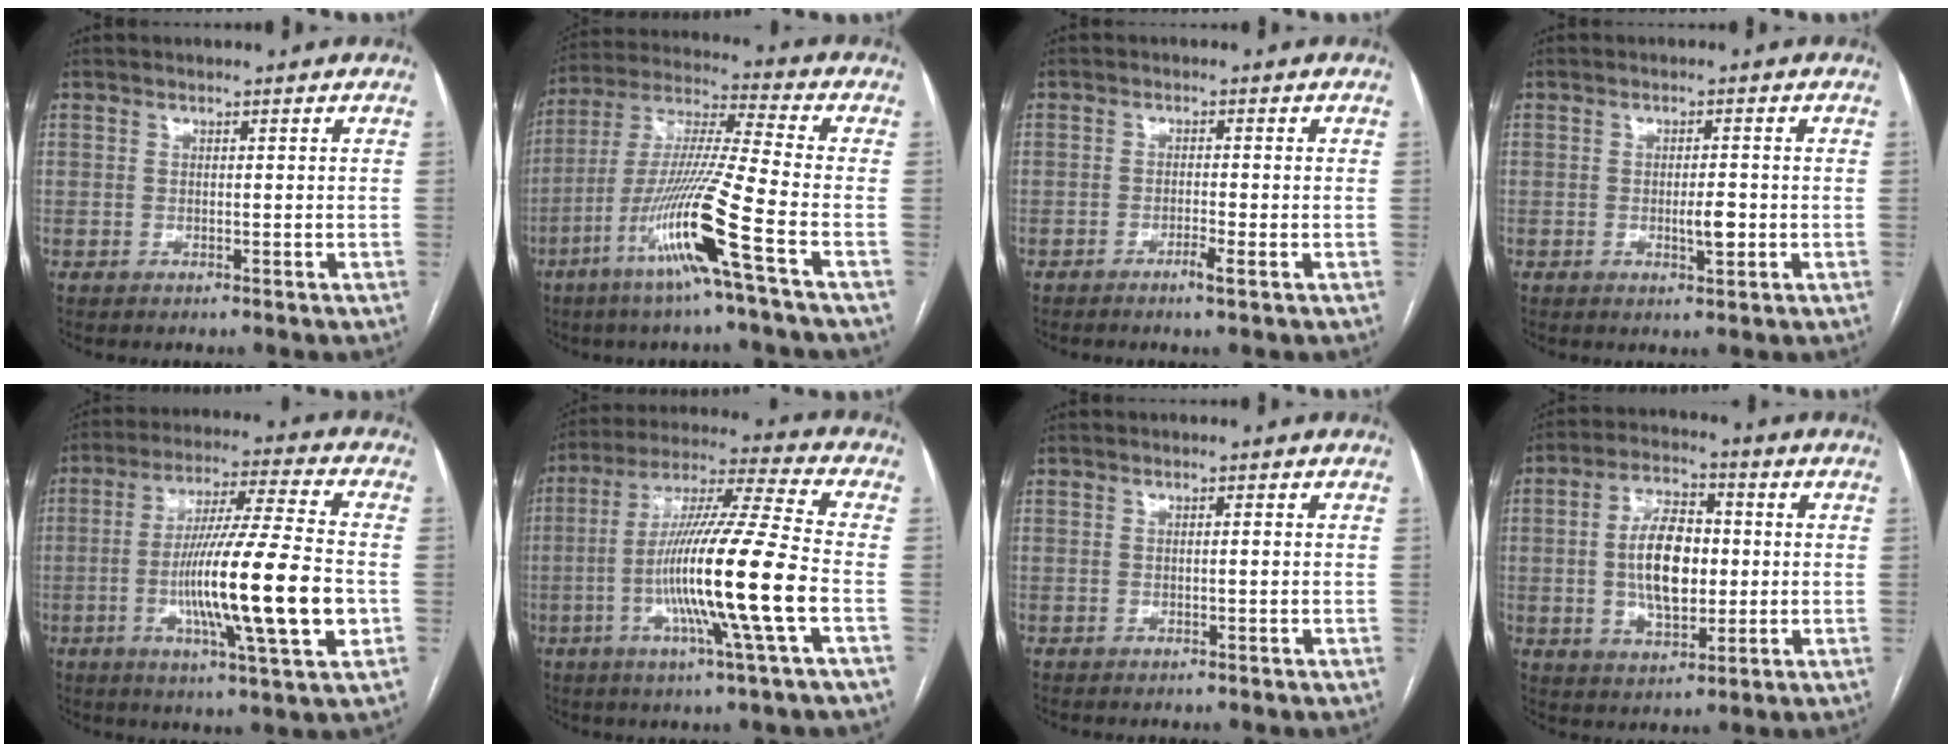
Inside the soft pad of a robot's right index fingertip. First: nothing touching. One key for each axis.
{"total": 16.6, "fx": -7.2, "fy": -1.5, "fz": 14.8, "tx": -0.299, "ty": -0.021, "tz": -0.141}
{"total": 2.2, "fx": -1.2, "fy": -0.2, "fz": 1.8, "tx": -0.031, "ty": -0.003, "tz": -0.022}
{"total": 3.0, "fx": -0.6, "fy": 0.7, "fz": 2.8, "tx": -0.047, "ty": -0.001, "tz": -0.006}
{"total": 18.6, "fx": -3.5, "fy": 0.5, "fz": 18.2, "tx": -0.318, "ty": -0.011, "tz": -0.062}
{"total": 17.8, "fx": -4.1, "fy": -1.3, "fz": 17.3, "tx": -0.321, "ty": -0.009, "tz": -0.086}
{"total": 0.8, "fx": -0.1, "fy": 0.0, "fz": 0.8, "tx": -0.012, "ty": 0.001, "tz": -0.001}
{"total": 10.7, "fx": 0.1, "fy": 5.4, "fz": 9.2, "tx": -0.176, "ty": 0.013, "tz": 0.007}